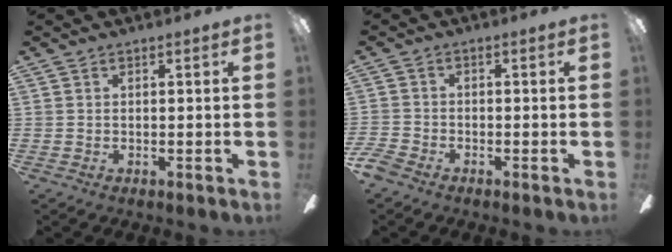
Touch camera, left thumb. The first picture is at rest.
{"total": 3.4, "force": [-2.4, 1.7, 1.6], "torque": [-0.042, 0.008, -0.050]}